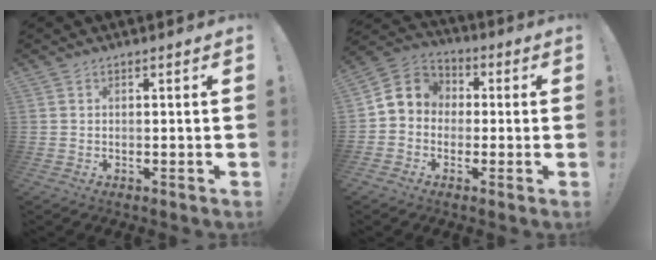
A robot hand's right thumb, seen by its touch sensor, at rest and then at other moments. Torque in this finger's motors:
{"motor_torque": [0.22, -0.03, 0.68, -0.31, 0.00]}